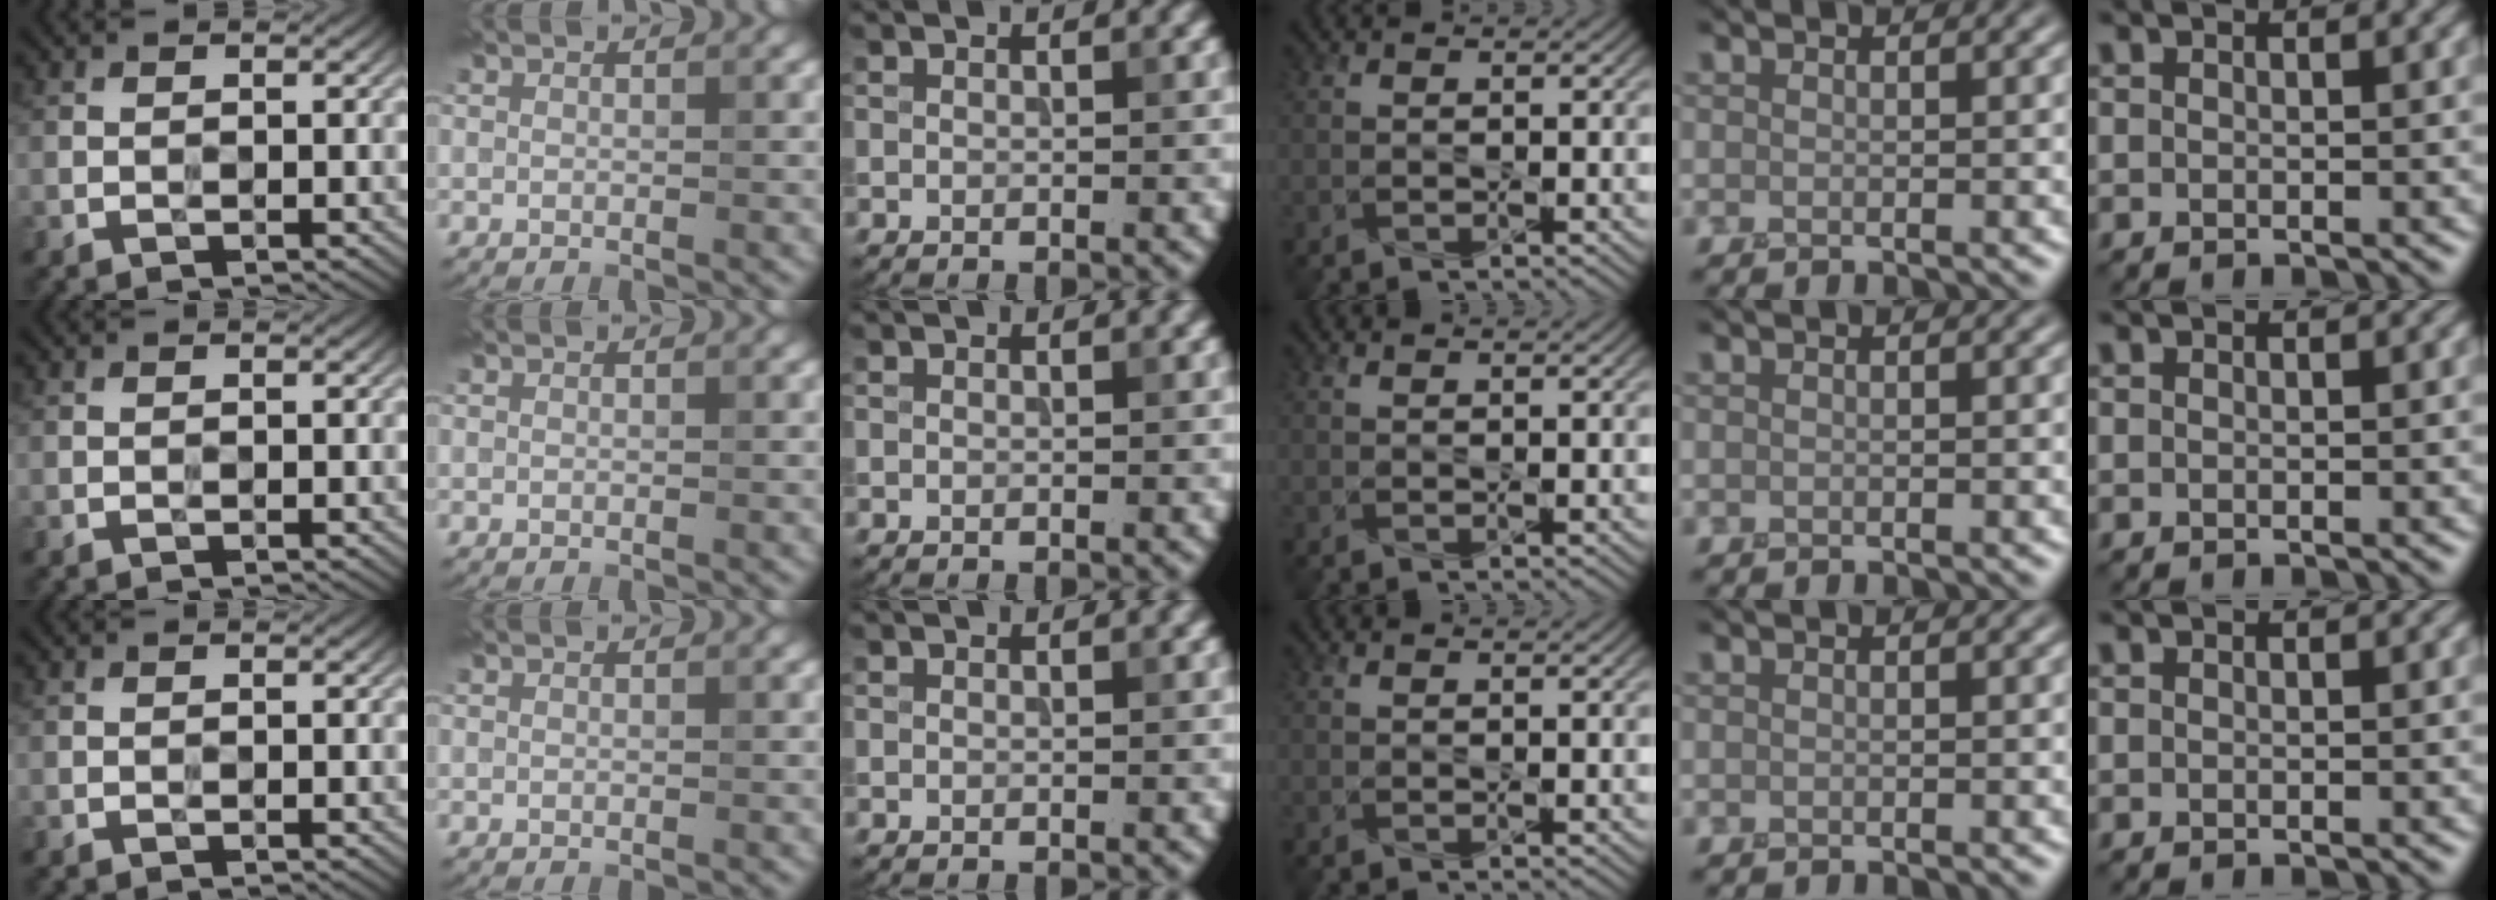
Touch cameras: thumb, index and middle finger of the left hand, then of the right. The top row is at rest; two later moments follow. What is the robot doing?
{"motion": "squeeze", "object": "paper clamp"}